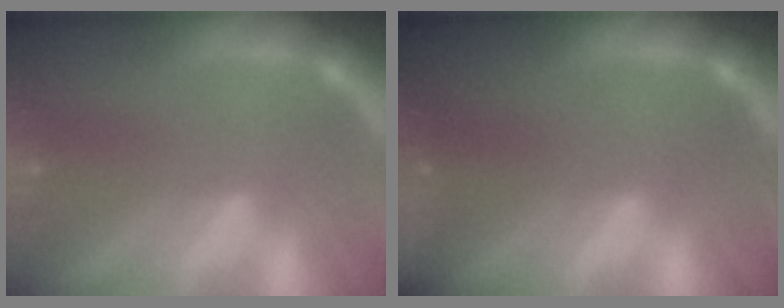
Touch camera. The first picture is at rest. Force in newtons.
{"total": 8.9}